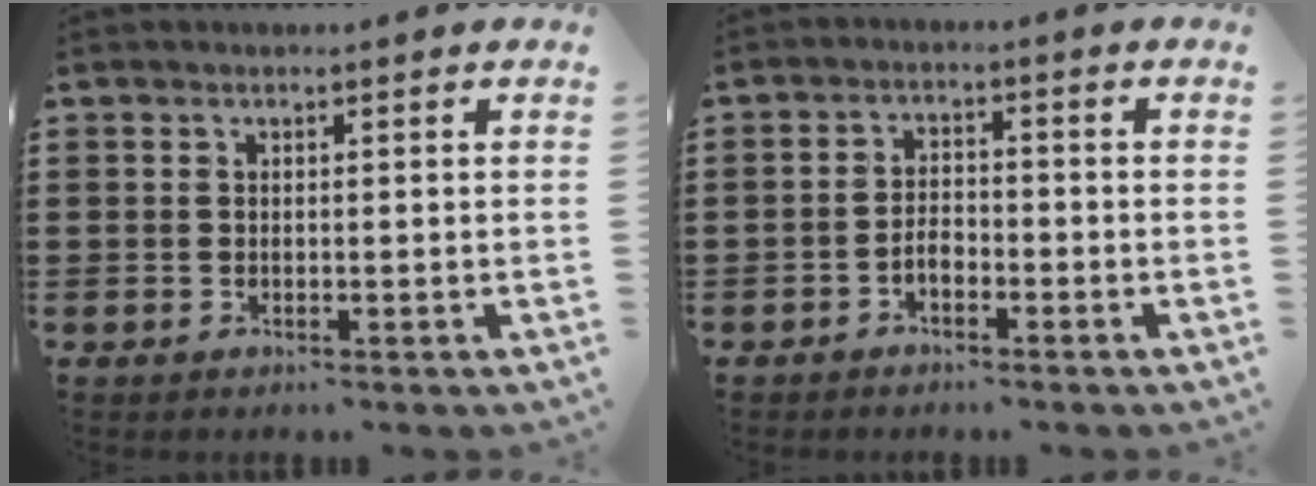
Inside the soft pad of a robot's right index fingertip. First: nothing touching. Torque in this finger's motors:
{"motor_torque": [1.08, 1.06, 0.07, 0.05]}